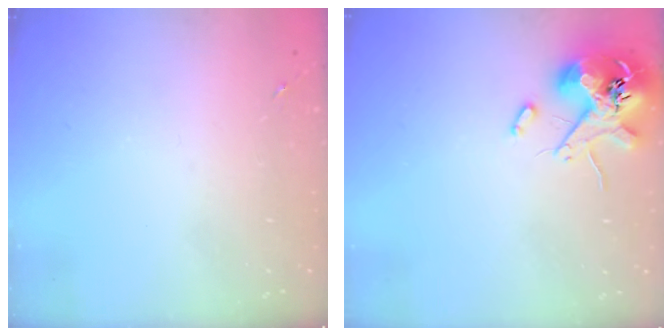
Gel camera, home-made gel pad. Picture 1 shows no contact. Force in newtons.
{"total": 11.8, "press": 11.6, "slide": 1.8}